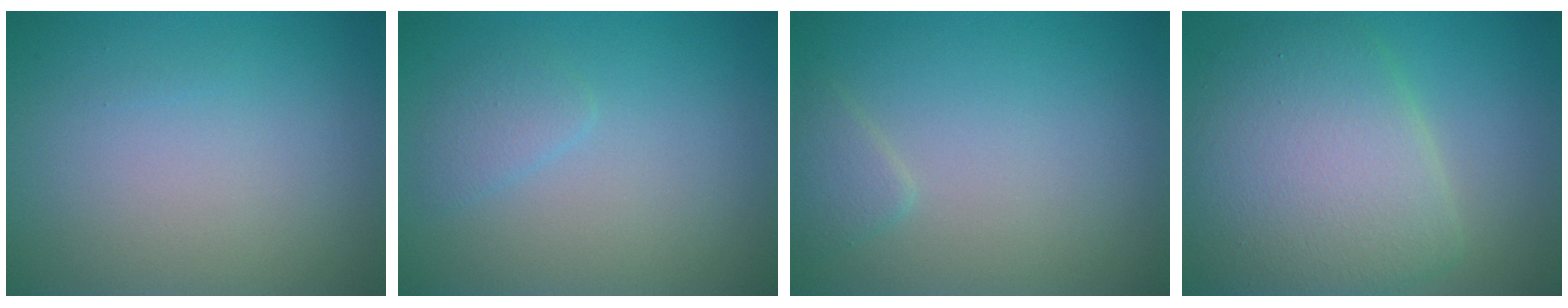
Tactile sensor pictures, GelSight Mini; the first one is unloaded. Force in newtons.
{"total": 1.3, "press": 1.3, "slide": 0.1}
{"total": 1.3, "press": 1.3, "slide": 0.1}
{"total": 9.0, "press": 9.0, "slide": 0.4}